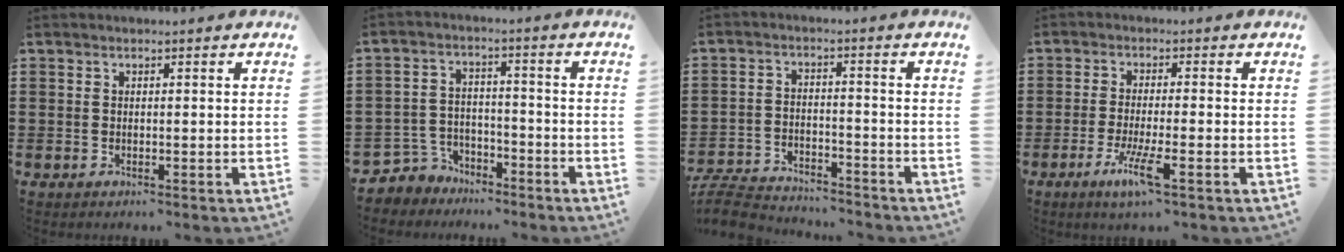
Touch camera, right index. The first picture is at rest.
{"total": 4.4, "force": [-3.8, 2.2, 0.3], "torque": [-0.031, 0.004, -0.082]}
{"total": 5.8, "force": [-5.7, 0.8, 1.0], "torque": [-0.040, 0.002, -0.117]}
{"total": 5.8, "force": [-3.0, 0.4, 4.9], "torque": [-0.106, -0.017, -0.057]}